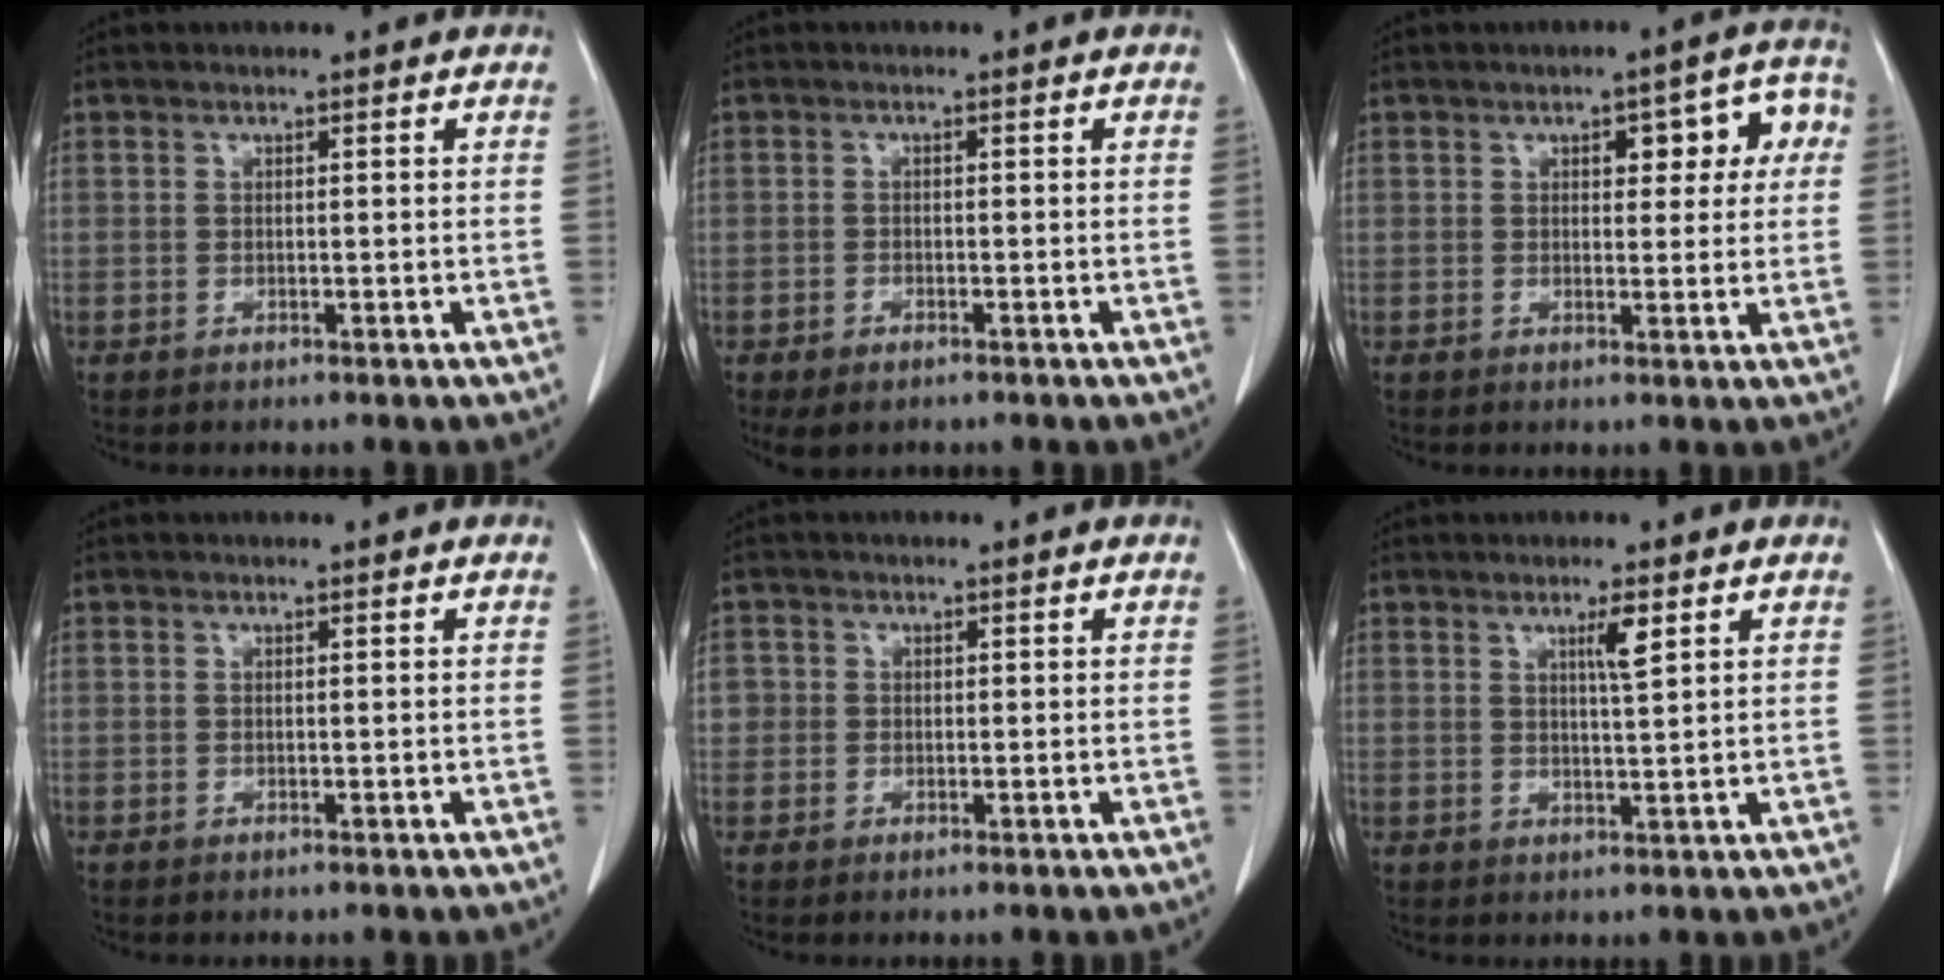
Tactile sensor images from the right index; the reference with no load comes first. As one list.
[{"total": 3.1, "force": [-2.1, 1.4, 1.7], "torque": [-0.030, -0.005, -0.028]}, {"total": 7.5, "force": [2.2, 3.2, 6.4], "torque": [-0.061, 0.029, 0.024]}, {"total": 0.0}, {"total": 2.1, "force": [0.1, 2.1, 0.4], "torque": [0.005, 0.008, 0.004]}, {"total": 3.1, "force": [1.6, -0.1, 2.6], "torque": [-0.049, -0.004, 0.028]}]